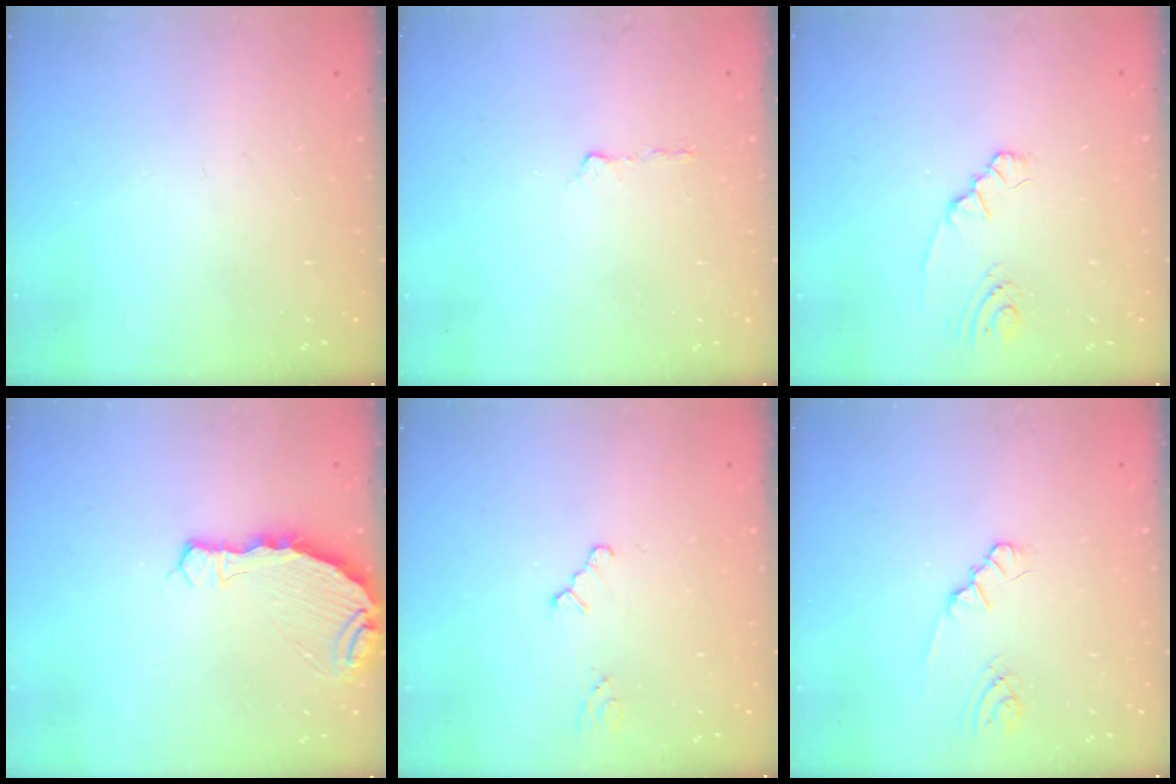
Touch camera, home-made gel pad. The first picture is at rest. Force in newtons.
{"total": 2.9, "press": 2.8, "slide": 0.8}
{"total": 1.7, "press": 1.7, "slide": 0.3}
{"total": 7.4, "press": 6.4, "slide": 3.7}
{"total": 0.9, "press": 0.8, "slide": 0.2}
{"total": 1.7, "press": 1.6, "slide": 0.3}